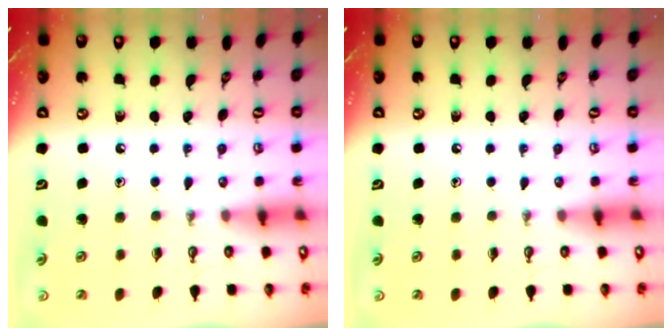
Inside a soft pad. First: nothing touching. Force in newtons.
{"total": 0.0}